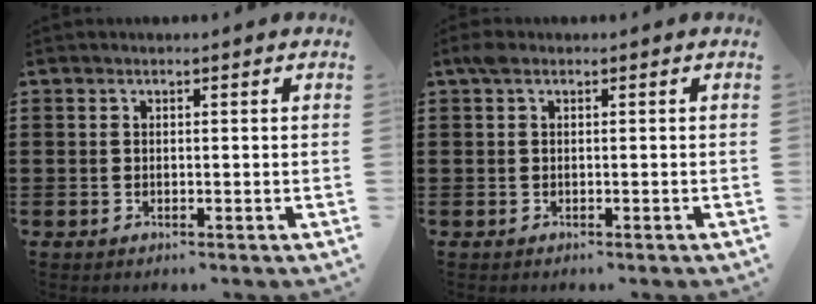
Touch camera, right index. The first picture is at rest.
{"total": 1.0, "force": [-0.1, 0.3, 0.9], "torque": [-0.020, 0.000, -0.002]}